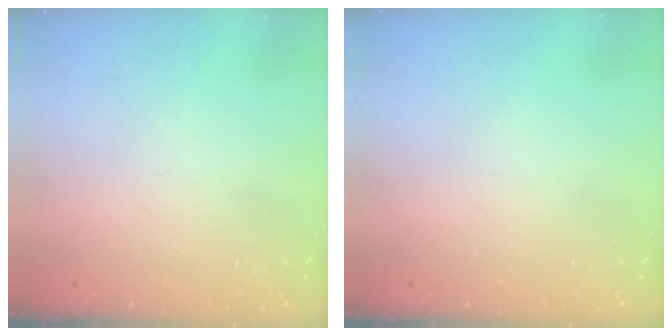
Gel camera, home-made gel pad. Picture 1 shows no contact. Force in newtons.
{"total": 0.0}